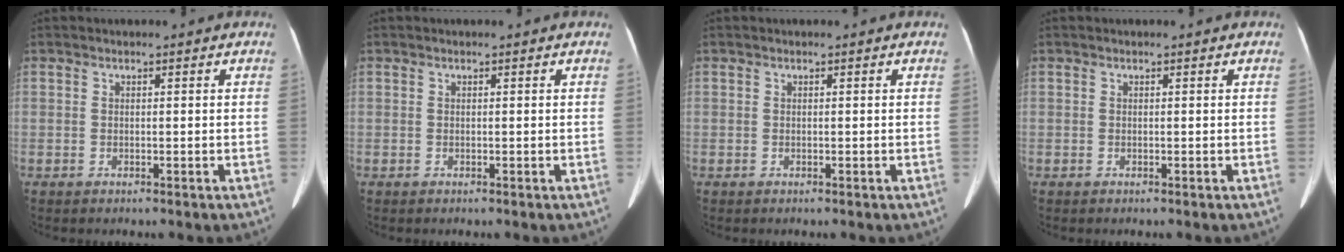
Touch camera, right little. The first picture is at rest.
{"total": 0.0}
{"total": 0.0}
{"total": 0.0}